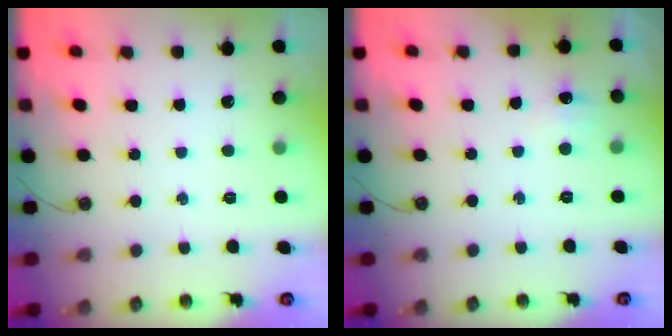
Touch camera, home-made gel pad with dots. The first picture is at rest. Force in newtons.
{"total": 4.9, "press": 4.9, "slide": 0.7}